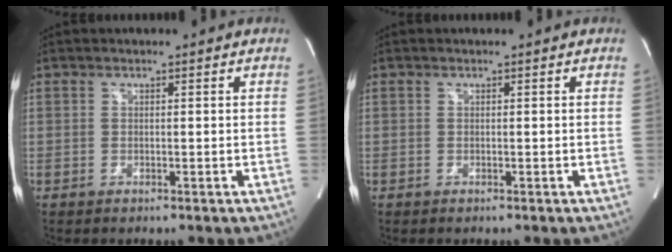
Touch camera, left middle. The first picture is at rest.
{"total": 0.0}